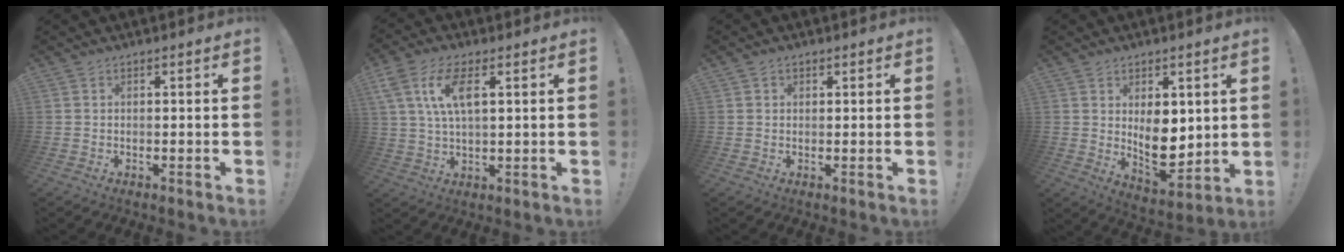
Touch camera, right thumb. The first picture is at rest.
{"total": 11.0, "force": [3.9, 5.0, 9.0], "torque": [-0.188, -0.004, 0.070]}
{"total": 1.0, "force": [0.5, 0.9, 0.3], "torque": [0.002, -0.001, 0.008]}
{"total": 9.9, "force": [2.3, 6.4, 7.2], "torque": [-0.103, -0.032, 0.052]}